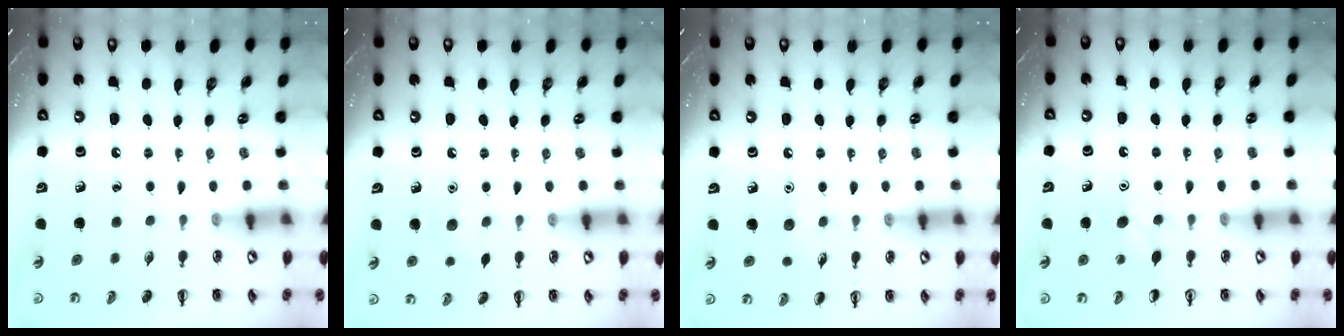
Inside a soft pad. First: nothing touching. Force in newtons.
{"total": 5.8, "press": 5.6, "slide": 1.5}
{"total": 5.4, "press": 5.1, "slide": 1.7}
{"total": 6.2, "press": 5.9, "slide": 1.7}